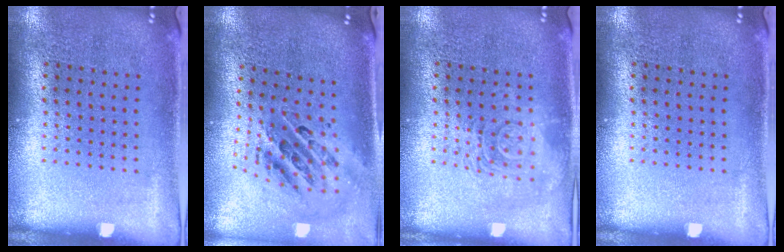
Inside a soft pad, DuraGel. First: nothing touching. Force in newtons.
{"total": 1.6, "press": 1.4, "slide": 0.8}
{"total": 2.8, "press": 2.8, "slide": 0.4}
{"total": 0.0}